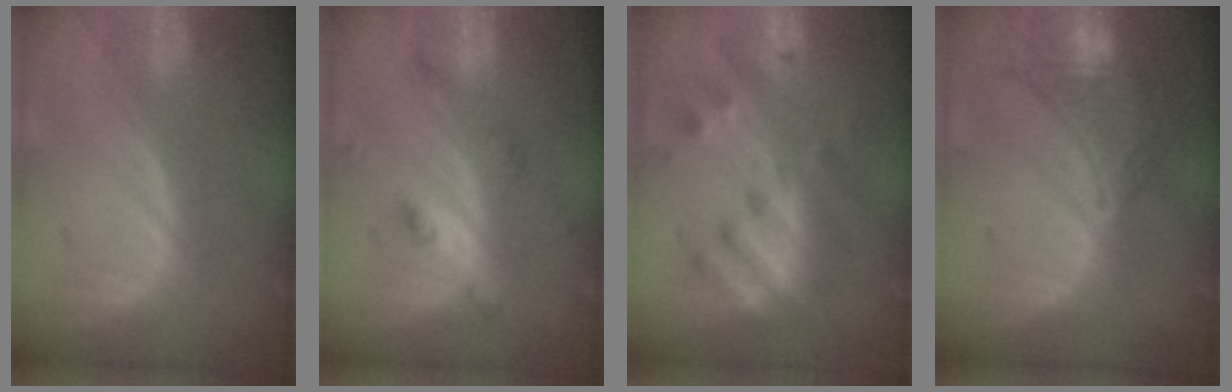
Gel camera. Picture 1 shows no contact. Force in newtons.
{"total": 4.3, "press": 3.9, "slide": 1.8}
{"total": 7.1, "press": 6.8, "slide": 2.0}
{"total": 7.3, "press": 7.0, "slide": 1.9}